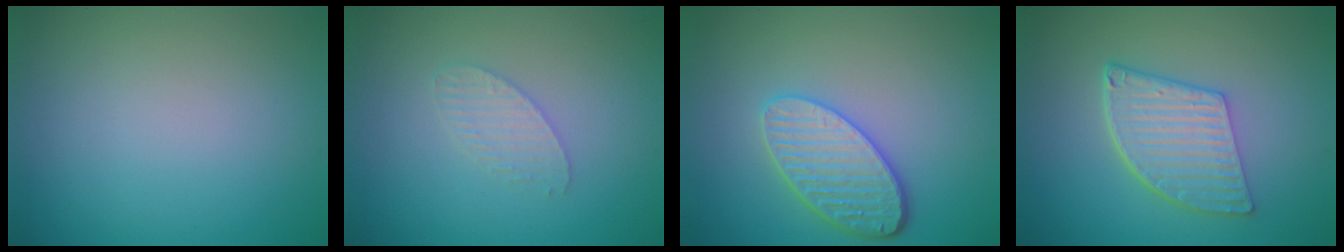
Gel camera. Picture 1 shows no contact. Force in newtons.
{"total": 1.6, "press": 1.6, "slide": 0.1}
{"total": 4.7, "press": 3.9, "slide": 2.6}
{"total": 5.6, "press": 4.1, "slide": 3.7}